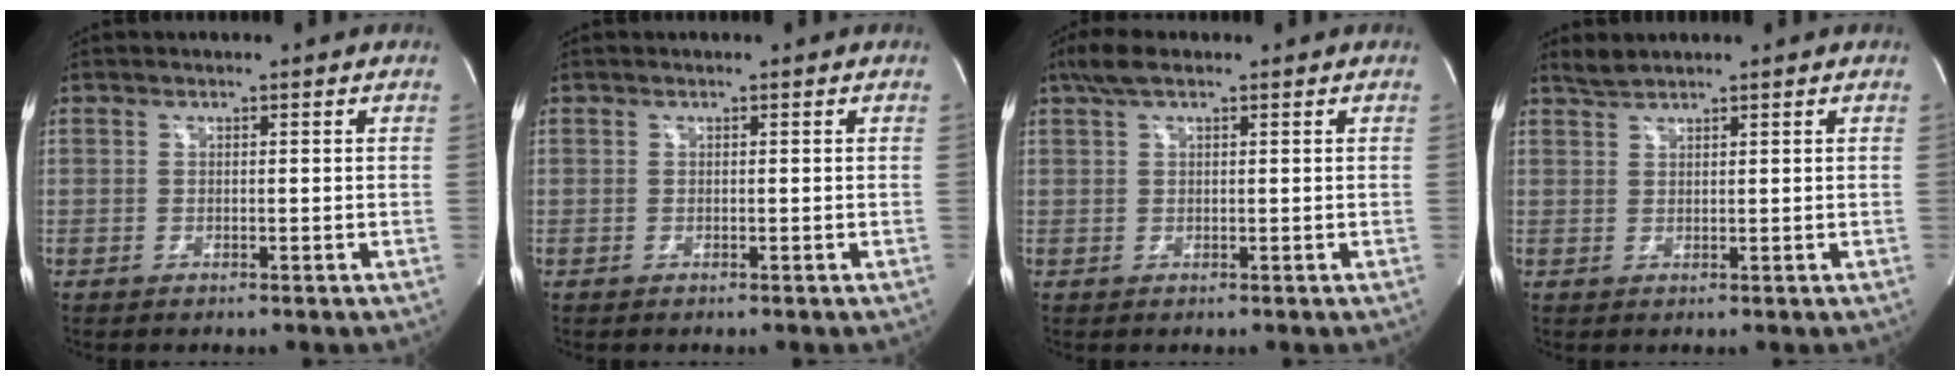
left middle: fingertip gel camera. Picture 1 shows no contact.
{"total": 0.0}
{"total": 3.7, "force": [2.5, 1.0, 2.6], "torque": [-0.058, 0.024, 0.049]}
{"total": 1.8, "force": [1.7, -0.1, 0.3], "torque": [-0.009, 0.009, 0.041]}